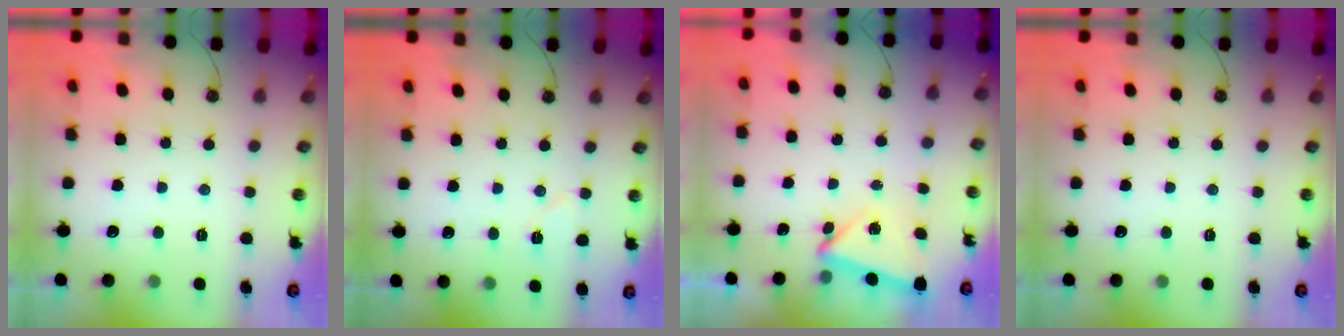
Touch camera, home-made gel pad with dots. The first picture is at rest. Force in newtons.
{"total": 5.8, "press": 5.5, "slide": 1.7}
{"total": 3.5, "press": 3.1, "slide": 1.7}
{"total": 0.0}